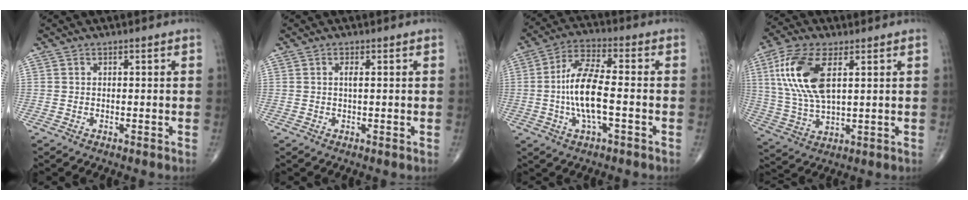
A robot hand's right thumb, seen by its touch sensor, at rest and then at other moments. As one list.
[{"total": 1.1, "force": [0.3, 0.2, 1.1], "torque": [-0.024, 0.000, 0.003]}, {"total": 11.5, "force": [-1.6, 3.8, 10.8], "torque": [-0.218, 0.022, -0.033]}, {"total": 14.6, "force": [4.4, 6.6, 12.3], "torque": [-0.267, -0.005, 0.090]}]